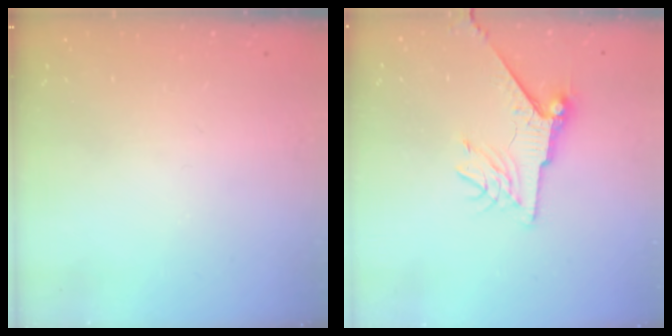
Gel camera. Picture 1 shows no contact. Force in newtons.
{"total": 7.6, "press": 7.6, "slide": 1.0}